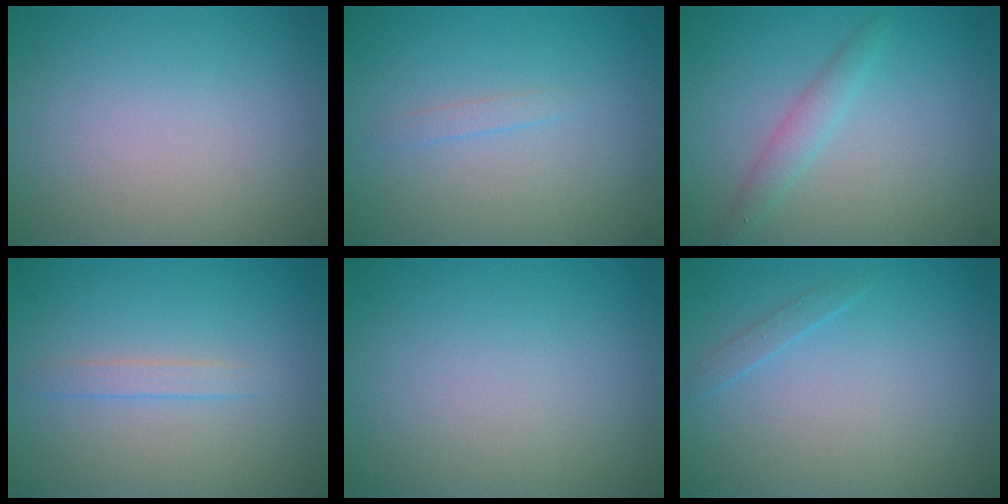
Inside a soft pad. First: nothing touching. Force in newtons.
{"total": 0.7, "press": 0.7, "slide": 0.1}
{"total": 1.8, "press": 1.8, "slide": 0.1}
{"total": 1.3, "press": 1.3, "slide": 0.1}
{"total": 0.0}
{"total": 0.8, "press": 0.8, "slide": 0.1}